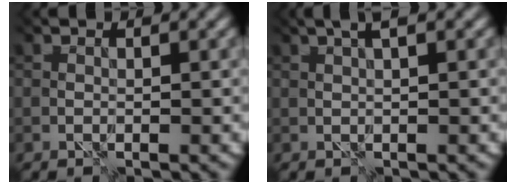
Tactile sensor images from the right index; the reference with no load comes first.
{"total": 2.1, "force": [1.1, 0.2, 1.8], "torque": [0.000, 0.019, 0.010]}